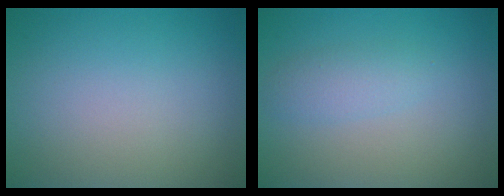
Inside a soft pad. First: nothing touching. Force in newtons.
{"total": 2.0, "press": 2.0, "slide": 0.1}